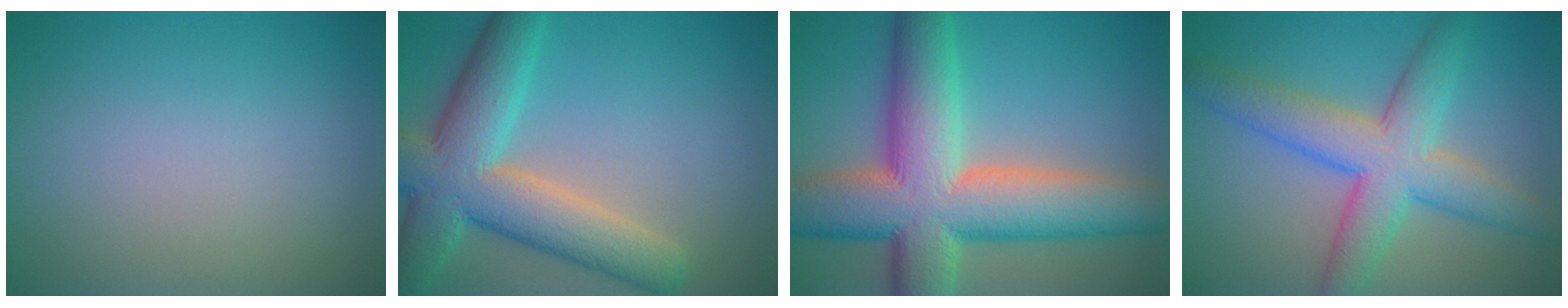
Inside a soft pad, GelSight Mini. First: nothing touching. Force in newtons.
{"total": 9.5, "press": 9.5, "slide": 0.7}
{"total": 13.8, "press": 13.8, "slide": 0.5}
{"total": 7.4, "press": 7.3, "slide": 0.1}